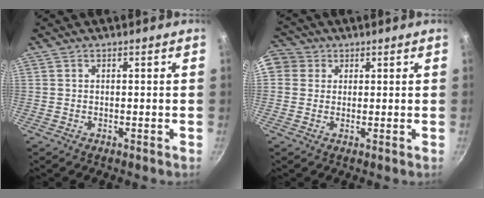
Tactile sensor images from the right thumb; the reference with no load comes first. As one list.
[{"total": 7.2, "force": [1.9, 6.5, 2.5], "torque": [-0.029, 0.009, 0.022]}]